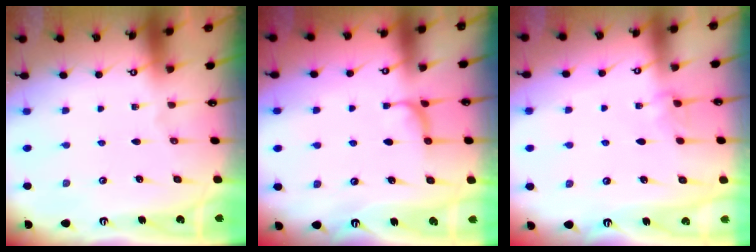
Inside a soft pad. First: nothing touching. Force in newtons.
{"total": 0.8, "press": 0.4, "slide": 0.7}
{"total": 2.4, "press": 2.4, "slide": 0.5}